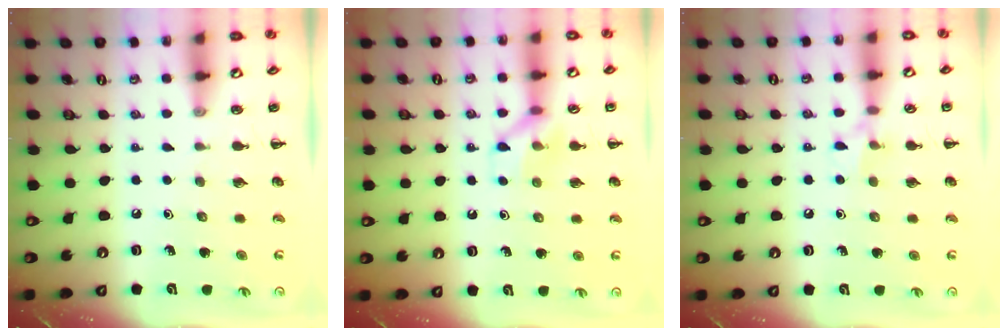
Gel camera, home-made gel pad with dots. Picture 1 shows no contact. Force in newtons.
{"total": 8.0, "press": 8.0, "slide": 0.5}
{"total": 6.1, "press": 5.9, "slide": 1.3}